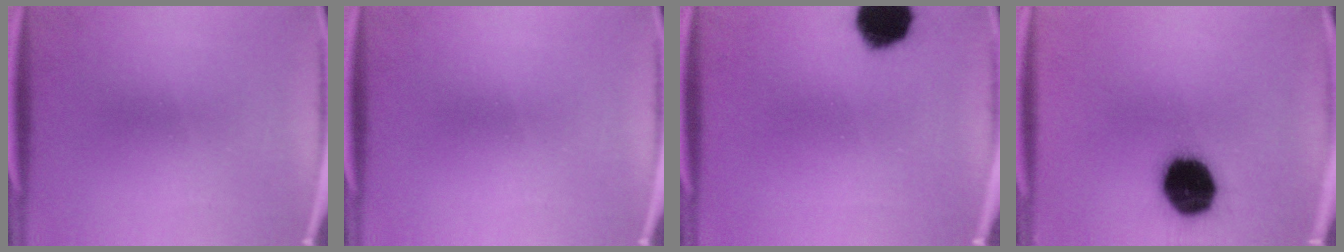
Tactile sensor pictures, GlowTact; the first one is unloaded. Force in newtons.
{"total": 0.0}
{"total": 11.8}
{"total": 16.8}